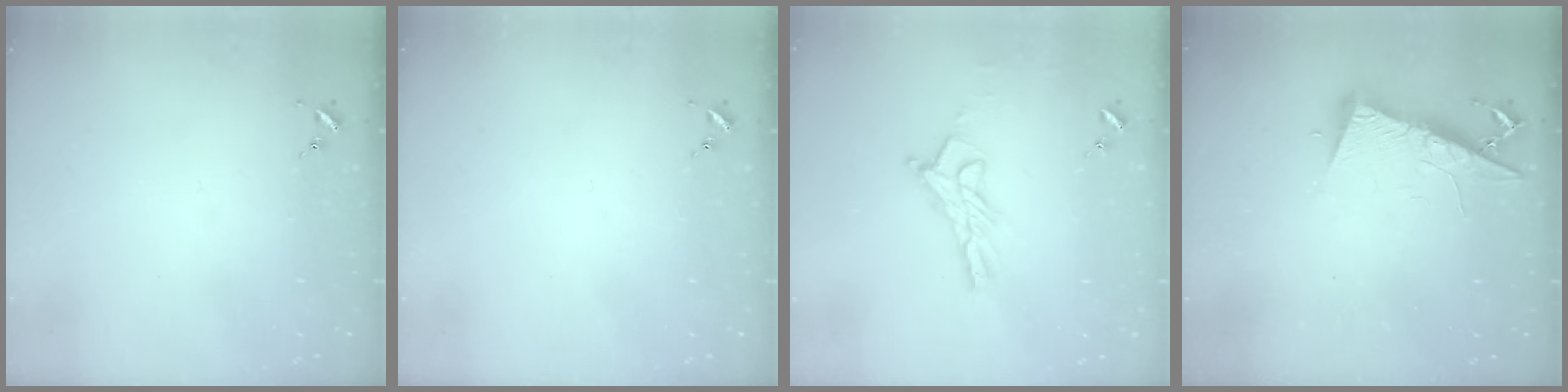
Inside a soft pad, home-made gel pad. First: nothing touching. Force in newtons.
{"total": 0.0}
{"total": 11.7, "press": 11.7, "slide": 0.9}
{"total": 9.1, "press": 9.1, "slide": 0.9}